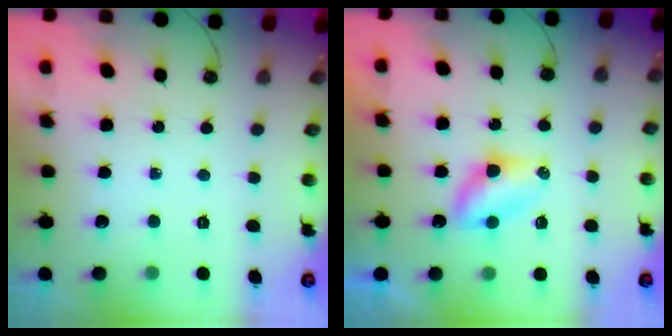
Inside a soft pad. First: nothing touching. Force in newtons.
{"total": 5.0, "press": 5.0, "slide": 0.5}